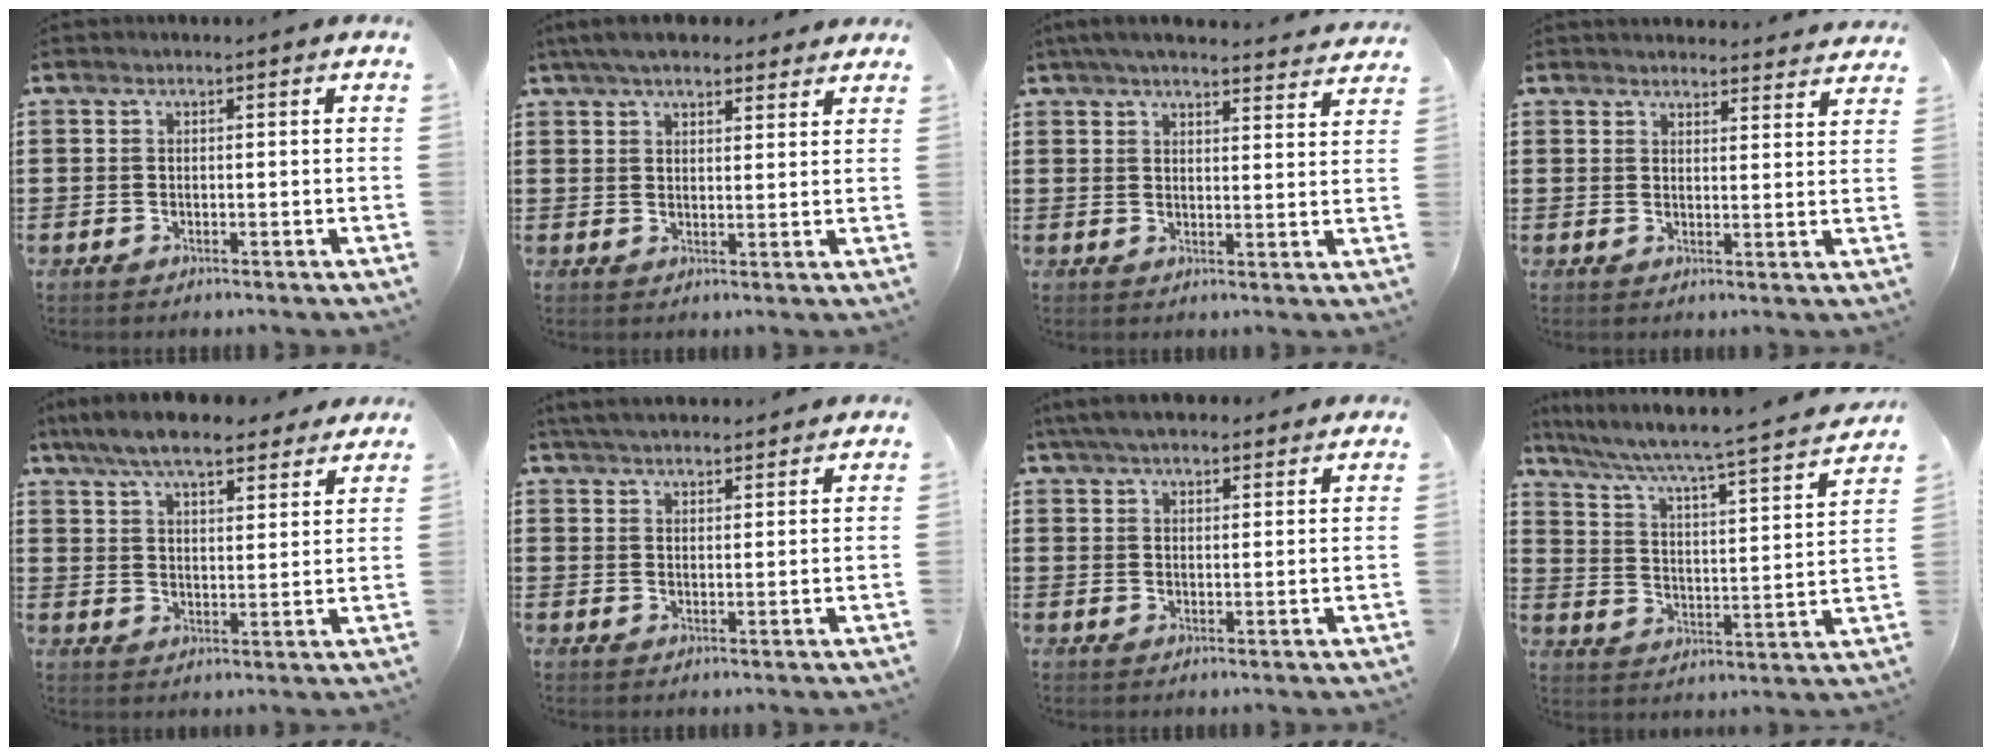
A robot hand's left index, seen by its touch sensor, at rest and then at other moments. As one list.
[{"total": 5.2, "force": [4.5, 1.4, 2.2], "torque": [-0.056, -0.003, 0.086]}, {"total": 4.5, "force": [4.2, 0.3, 1.6], "torque": [-0.045, -0.014, 0.077]}, {"total": 3.1, "force": [3.1, 0.3, 0.2], "torque": [-0.004, -0.014, 0.057]}, {"total": 8.3, "force": [7.4, 1.5, 3.4], "torque": [-0.092, -0.022, 0.137]}, {"total": 4.1, "force": [4.0, 0.5, 0.9], "torque": [-0.029, -0.006, 0.075]}, {"total": 5.0, "force": [4.4, 1.3, 2.0], "torque": [-0.051, -0.004, 0.084]}, {"total": 4.5, "force": [3.8, -0.4, 2.4], "torque": [-0.068, -0.046, 0.050]}]